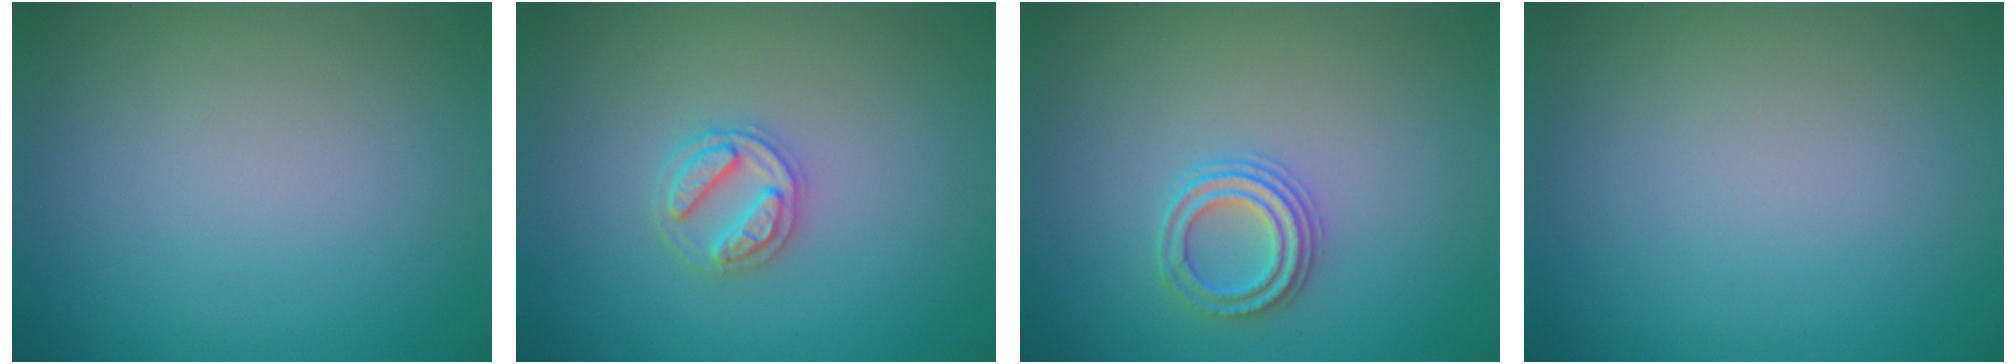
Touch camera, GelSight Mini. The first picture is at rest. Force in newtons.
{"total": 2.6, "press": 2.5, "slide": 0.5}
{"total": 2.3, "press": 2.2, "slide": 0.8}
{"total": 0.0}